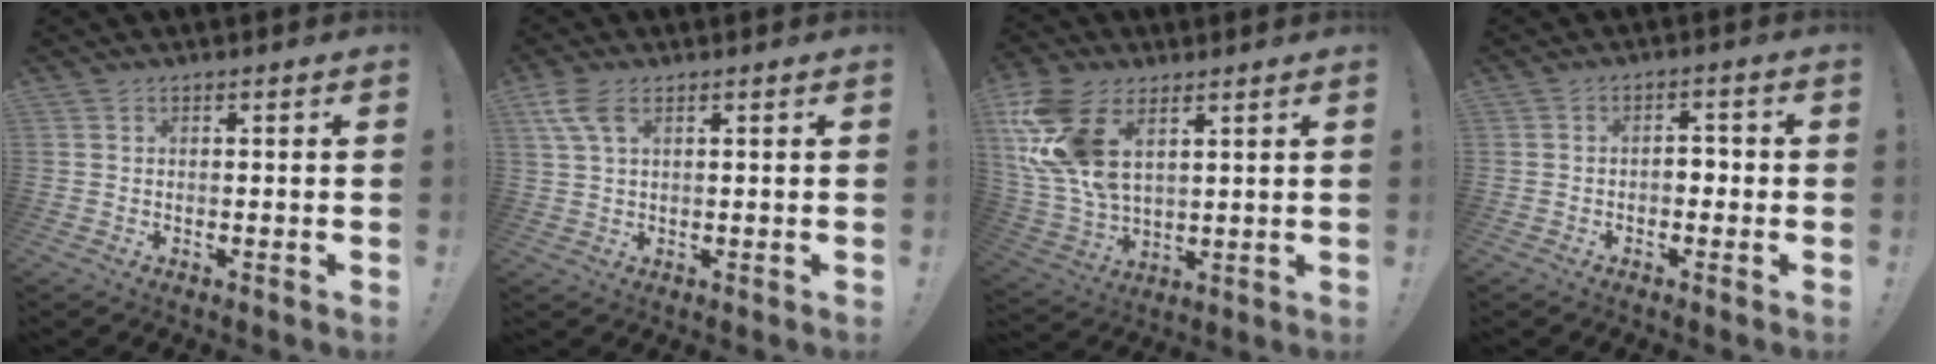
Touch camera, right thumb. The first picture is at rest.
{"total": 6.8, "force": [3.1, 3.5, 4.9], "torque": [-0.102, -0.003, 0.062]}
{"total": 17.5, "force": [7.5, 10.5, 11.8], "torque": [-0.253, -0.027, 0.141]}
{"total": 3.4, "force": [-1.4, 2.3, 2.2], "torque": [-0.033, 0.006, -0.027]}